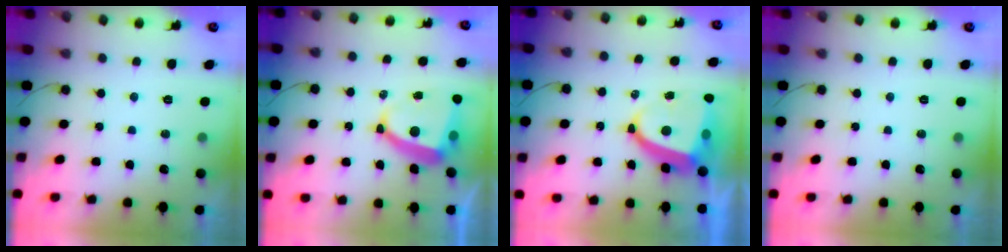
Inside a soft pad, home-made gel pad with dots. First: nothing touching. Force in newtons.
{"total": 10.0, "press": 9.9, "slide": 1.5}
{"total": 10.3, "press": 10.2, "slide": 1.2}
{"total": 0.0}